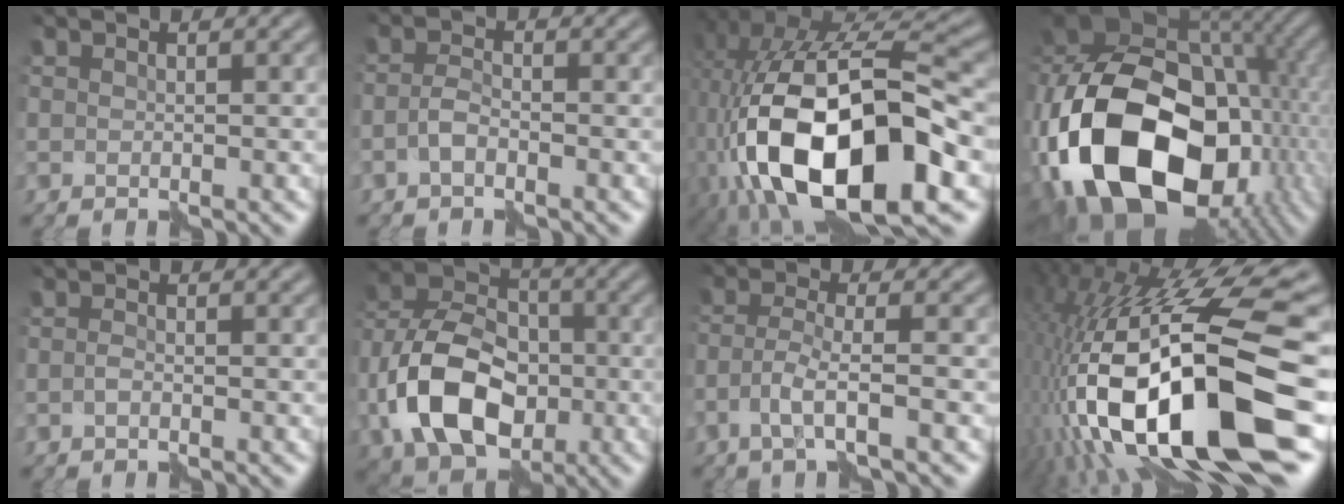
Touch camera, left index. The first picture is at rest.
{"total": 1.6, "force": [-1.0, 0.7, 1.0], "torque": [-0.025, 0.001, -0.025]}
{"total": 17.0, "force": [-5.2, 7.8, 14.2], "torque": [-0.255, -0.005, -0.087]}
{"total": 20.9, "force": [-6.0, 13.8, 14.5], "torque": [-0.313, -0.009, -0.097]}
{"total": 0.8, "force": [-0.5, 0.2, 0.6], "torque": [-0.015, -0.001, -0.012]}
{"total": 11.4, "force": [-3.6, 7.9, 7.5], "torque": [-0.163, 0.002, -0.077]}
{"total": 3.5, "force": [-1.6, 0.6, 3.0], "torque": [-0.060, 0.001, -0.038]}
{"total": 17.8, "force": [-5.4, 6.0, 15.9], "torque": [-0.301, 0.009, -0.094]}